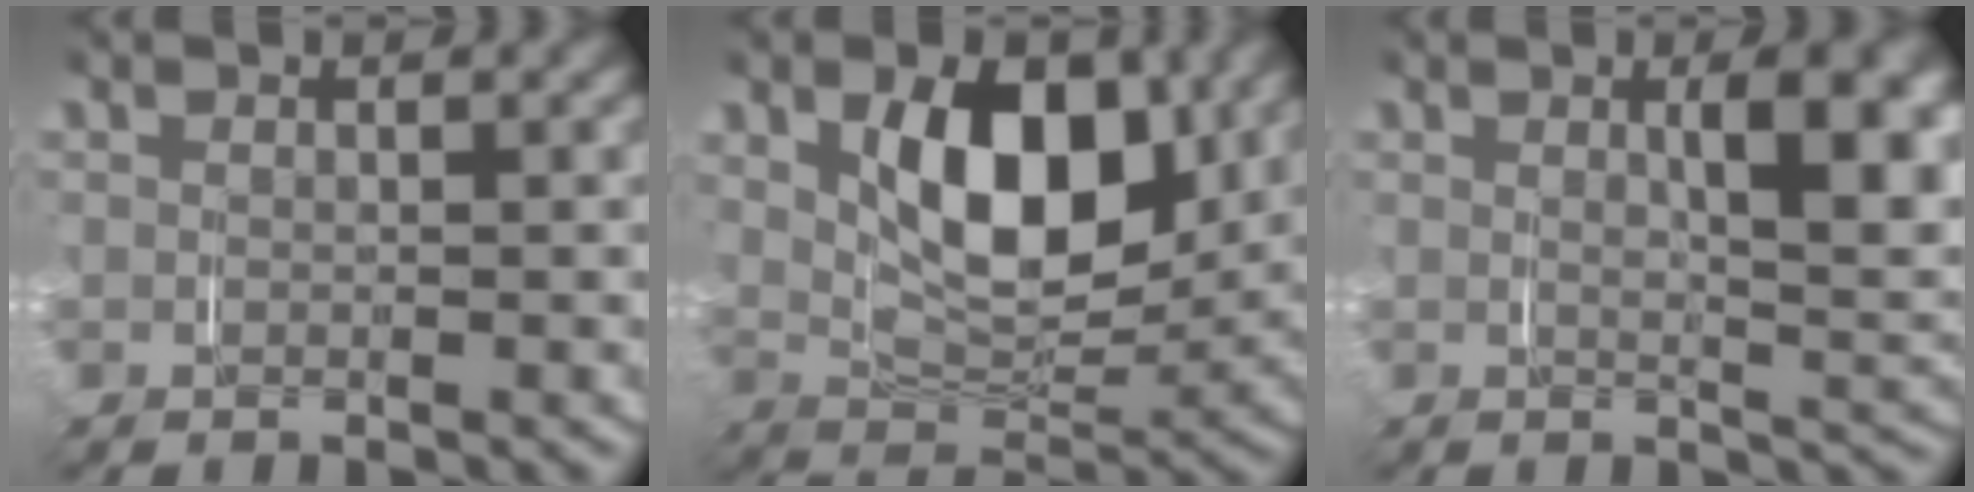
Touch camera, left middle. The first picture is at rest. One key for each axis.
{"total": 8.7, "fx": 2.4, "fy": 5.0, "fz": 6.8, "tx": -0.120, "ty": -0.015, "tz": 0.037}
{"total": 5.5, "fx": 1.5, "fy": 1.3, "fz": 5.1, "tx": -0.070, "ty": -0.005, "tz": 0.025}